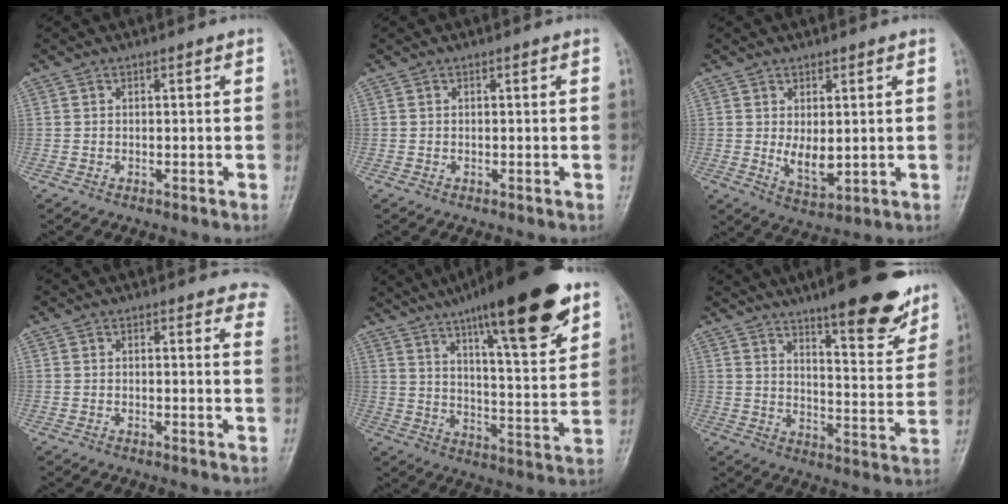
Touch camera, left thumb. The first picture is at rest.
{"total": 0.0}
{"total": 5.4, "force": [0.4, 2.7, 4.7], "torque": [-0.068, -0.017, 0.019]}
{"total": 5.3, "force": [4.6, 2.0, 1.5], "torque": [0.018, -0.017, 0.024]}
{"total": 24.1, "force": [15.1, 5.1, 18.1], "torque": [-0.254, -0.054, 0.232]}
{"total": 18.8, "force": [13.1, 4.7, 12.7], "torque": [-0.132, -0.073, 0.186]}